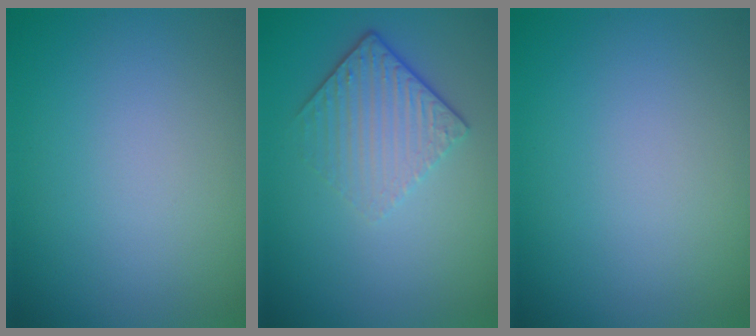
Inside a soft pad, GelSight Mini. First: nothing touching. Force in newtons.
{"total": 4.2, "press": 2.8, "slide": 3.1}
{"total": 0.0}